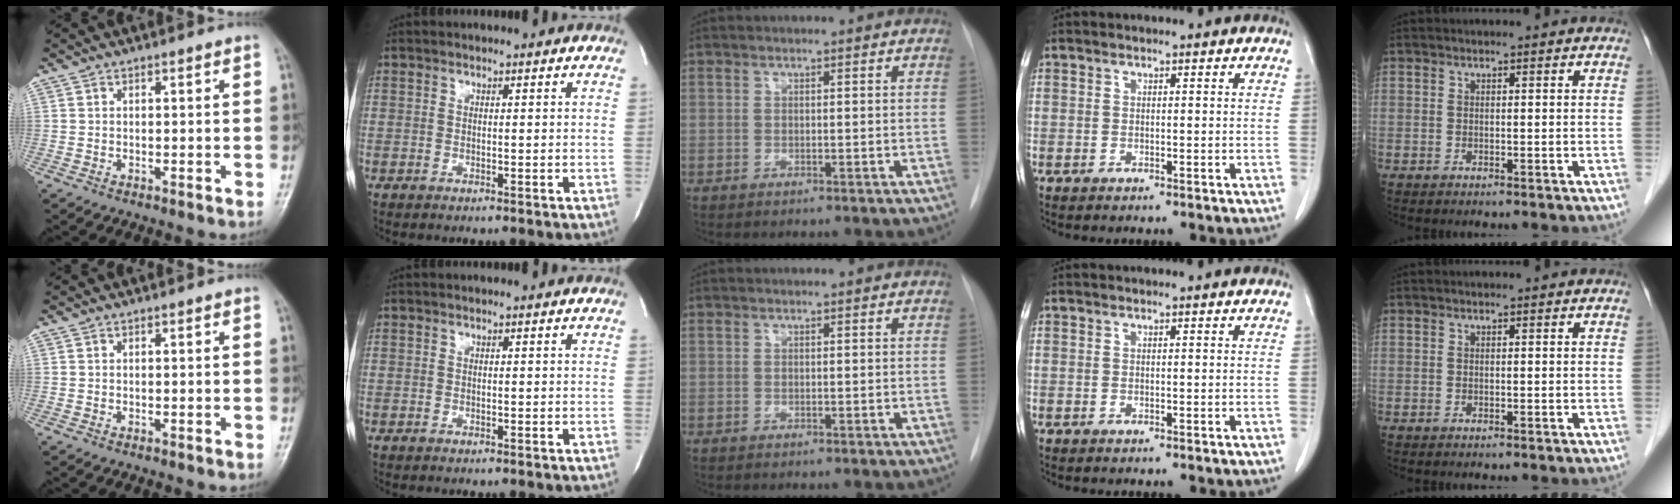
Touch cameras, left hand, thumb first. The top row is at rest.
{}